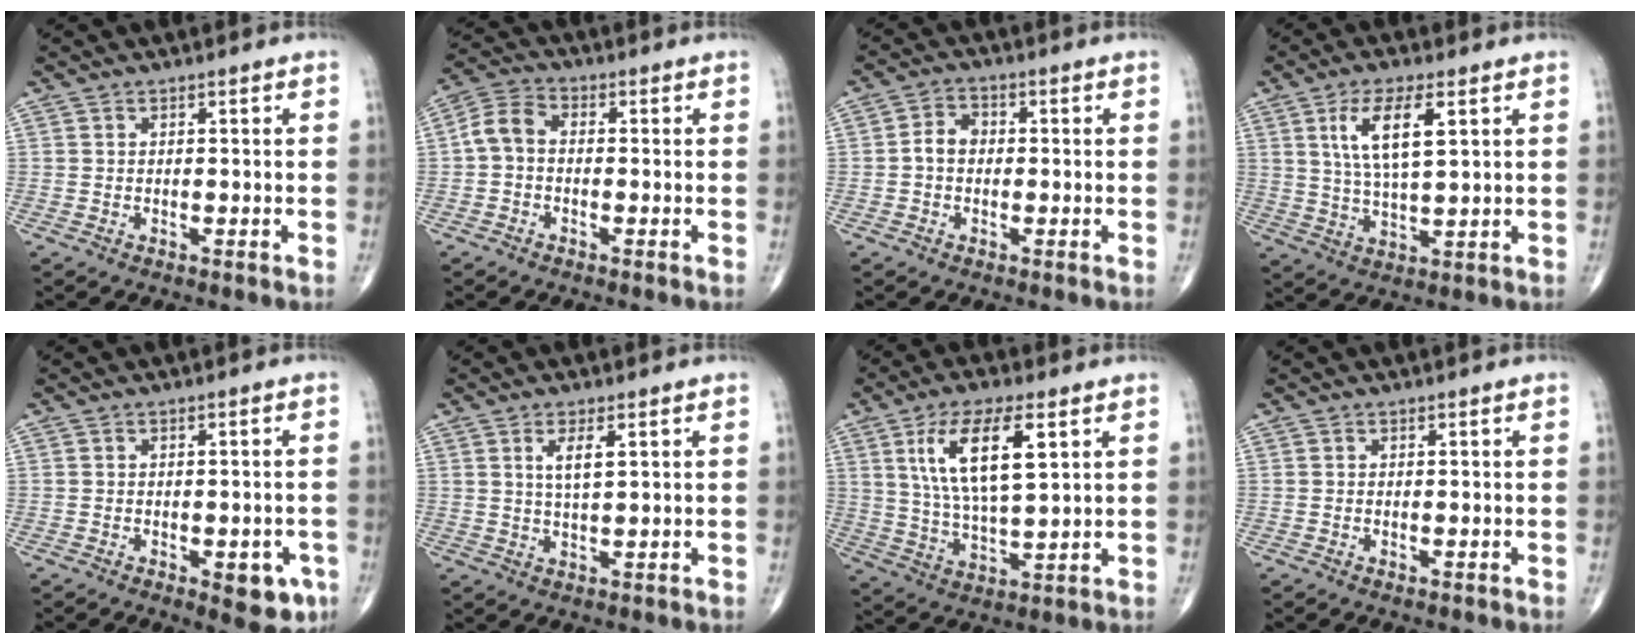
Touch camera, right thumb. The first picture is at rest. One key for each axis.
{"total": 5.4, "fx": -0.5, "fy": 3.7, "fz": 3.9, "tx": -0.070, "ty": 0.019, "tz": -0.023}
{"total": 3.8, "fx": -0.3, "fy": 2.9, "fz": 2.5, "tx": -0.037, "ty": 0.017, "tz": -0.015}
{"total": 9.8, "fx": 3.5, "fy": 3.4, "fz": 8.5, "tx": -0.161, "ty": -0.011, "tz": 0.071}
{"total": 6.7, "fx": -2.6, "fy": 3.1, "fz": 5.3, "tx": -0.045, "ty": 0.004, "tz": -0.026}
{"total": 4.3, "fx": 1.6, "fy": 1.3, "fz": 3.8, "tx": -0.072, "ty": -0.011, "tz": 0.031}
{"total": 14.0, "fx": 5.0, "fy": 5.0, "fz": 12.1, "tx": -0.222, "ty": -0.016, "tz": 0.098}
{"total": 0.6, "fx": -0.1, "fy": 0.3, "fz": 0.5, "tx": -0.010, "ty": -0.002, "tz": -0.004}